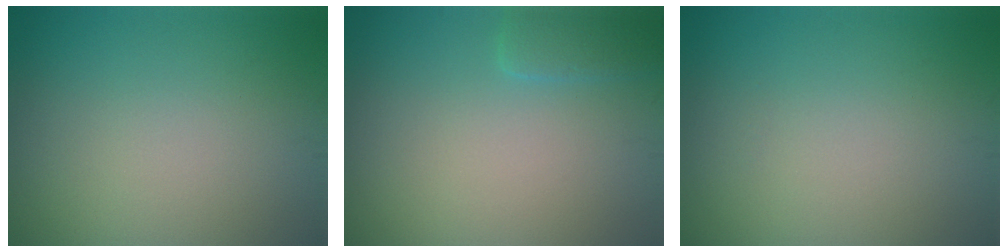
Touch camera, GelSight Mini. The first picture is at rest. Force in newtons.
{"total": 1.9, "press": 1.9, "slide": 0.1}
{"total": 0.0}